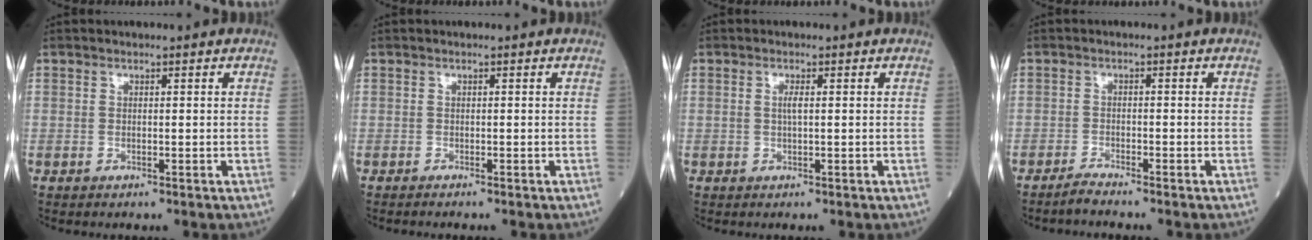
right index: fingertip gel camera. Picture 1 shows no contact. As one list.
[{"total": 0.9, "force": [-0.9, -0.1, 0.3], "torque": [-0.005, 0.000, -0.013]}, {"total": 1.3, "force": [0.1, 0.2, 1.3], "torque": [-0.029, 0.001, 0.001]}, {"total": 2.0, "force": [-1.9, -0.4, 0.4], "torque": [-0.013, -0.007, -0.039]}]